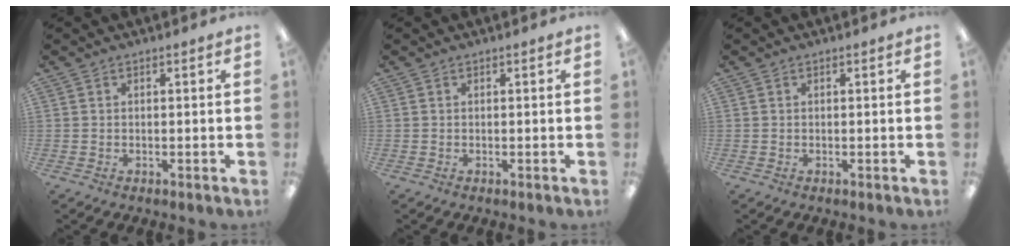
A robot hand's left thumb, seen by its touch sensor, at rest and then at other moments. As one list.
[{"total": 0.0}, {"total": 0.0}]